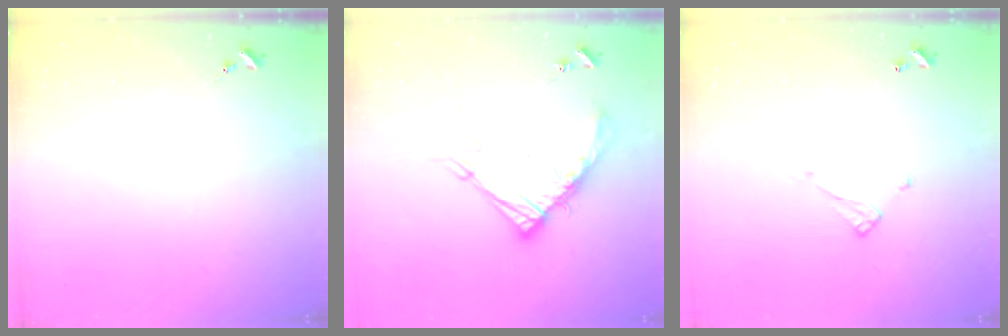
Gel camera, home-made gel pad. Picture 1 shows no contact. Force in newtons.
{"total": 15.1, "press": 15.1, "slide": 1.5}
{"total": 6.5, "press": 6.5, "slide": 0.2}